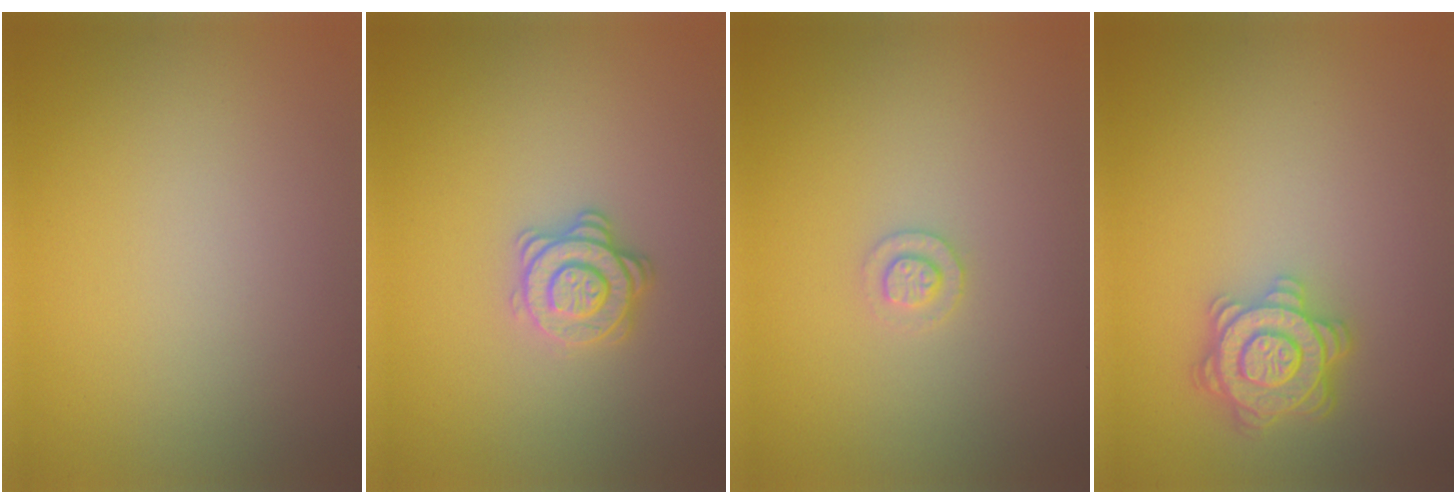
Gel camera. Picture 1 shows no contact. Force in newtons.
{"total": 2.8, "press": 2.6, "slide": 1.1}
{"total": 1.3, "press": 1.2, "slide": 0.3}
{"total": 4.1, "press": 3.7, "slide": 1.6}